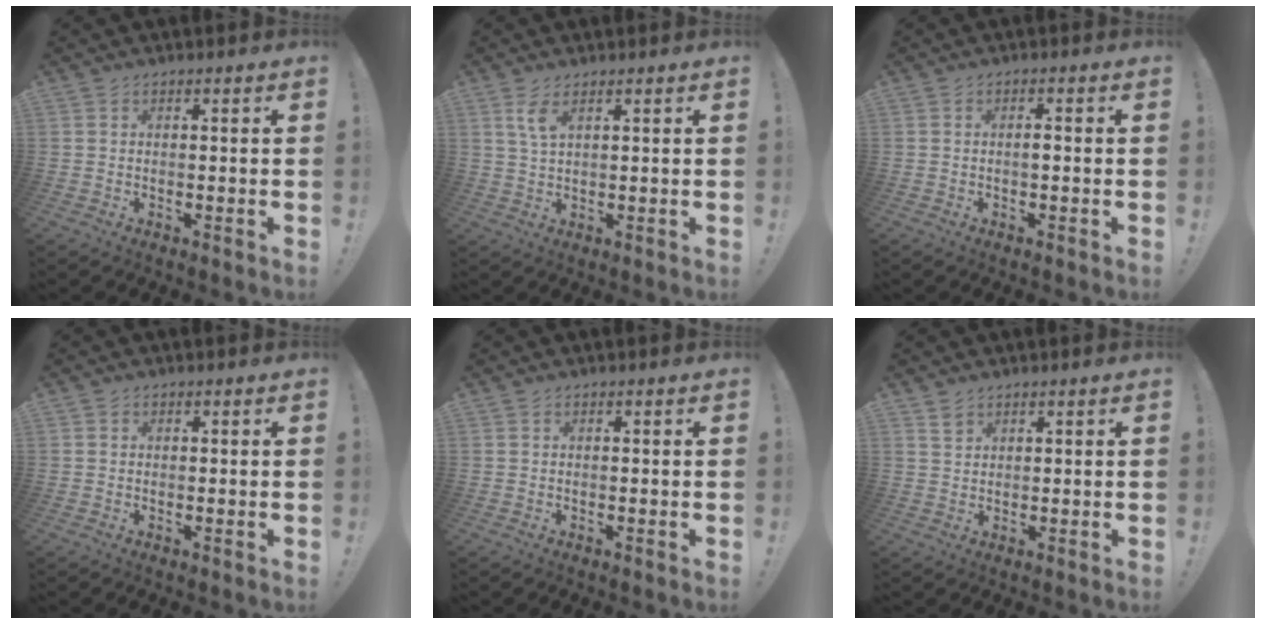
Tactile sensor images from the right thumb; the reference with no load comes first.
{"total": 4.3, "force": [2.2, 1.4, 3.4], "torque": [-0.055, -0.010, 0.037]}
{"total": 1.6, "force": [-0.5, 0.4, 1.5], "torque": [-0.022, 0.002, -0.012]}
{"total": 0.5, "force": [0.1, 0.5, -0.1], "torque": [0.008, -0.002, 0.001]}
{"total": 0.0}
{"total": 2.9, "force": [2.0, 1.9, 0.7], "torque": [0.005, -0.016, 0.035]}